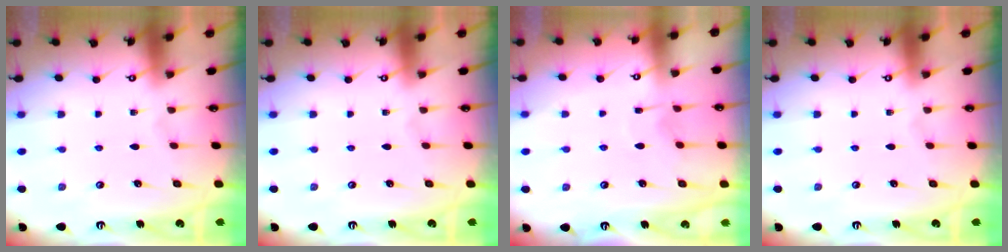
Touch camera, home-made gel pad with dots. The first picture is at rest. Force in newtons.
{"total": 0.0}
{"total": 5.1, "press": 5.0, "slide": 0.6}
{"total": 0.0}